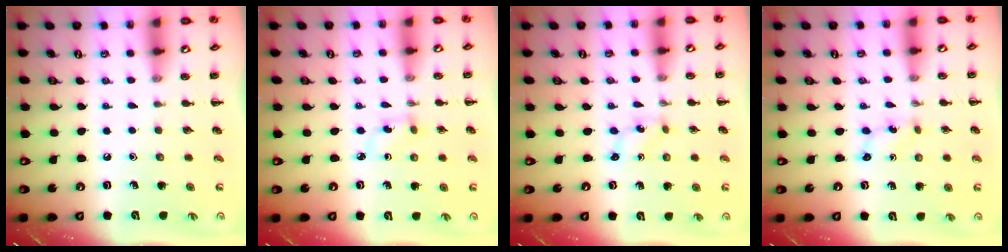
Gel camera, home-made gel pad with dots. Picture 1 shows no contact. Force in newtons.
{"total": 3.3, "press": 3.0, "slide": 1.4}
{"total": 0.6, "press": 0.5, "slide": 0.3}
{"total": 1.7, "press": 1.6, "slide": 0.6}